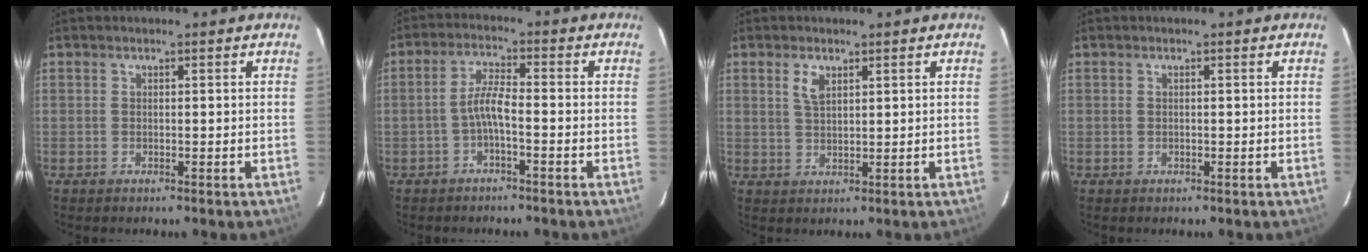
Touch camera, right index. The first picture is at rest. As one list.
[{"total": 3.8, "force": [-1.8, 0.5, 3.4], "torque": [-0.074, 0.011, -0.036]}, {"total": 2.9, "force": [1.5, 1.4, 2.1], "torque": [-0.040, 0.002, 0.030]}, {"total": 0.0}]